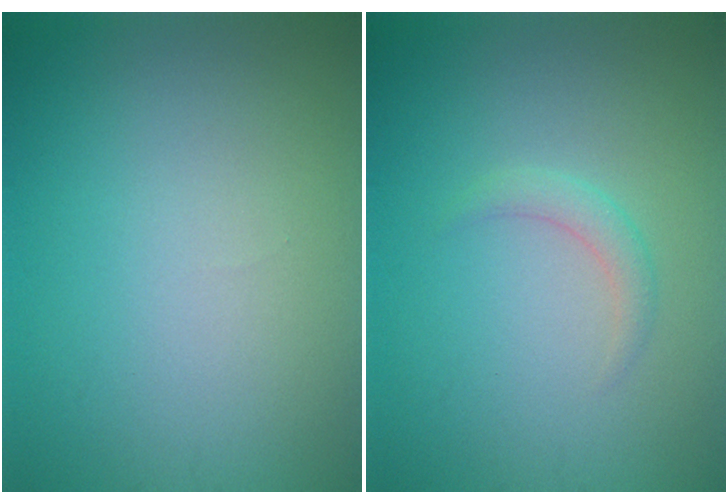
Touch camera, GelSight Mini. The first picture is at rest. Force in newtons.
{"total": 1.4, "press": 1.4, "slide": 0.1}